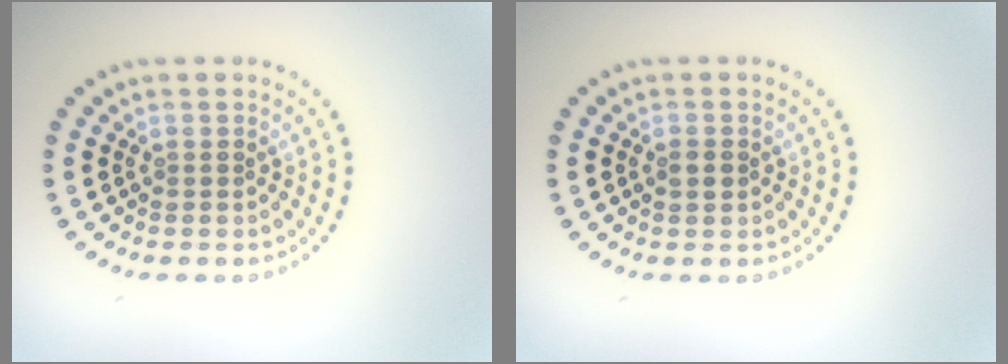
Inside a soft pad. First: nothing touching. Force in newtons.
{"total": 1.4, "press": 1.4, "slide": 0.0}